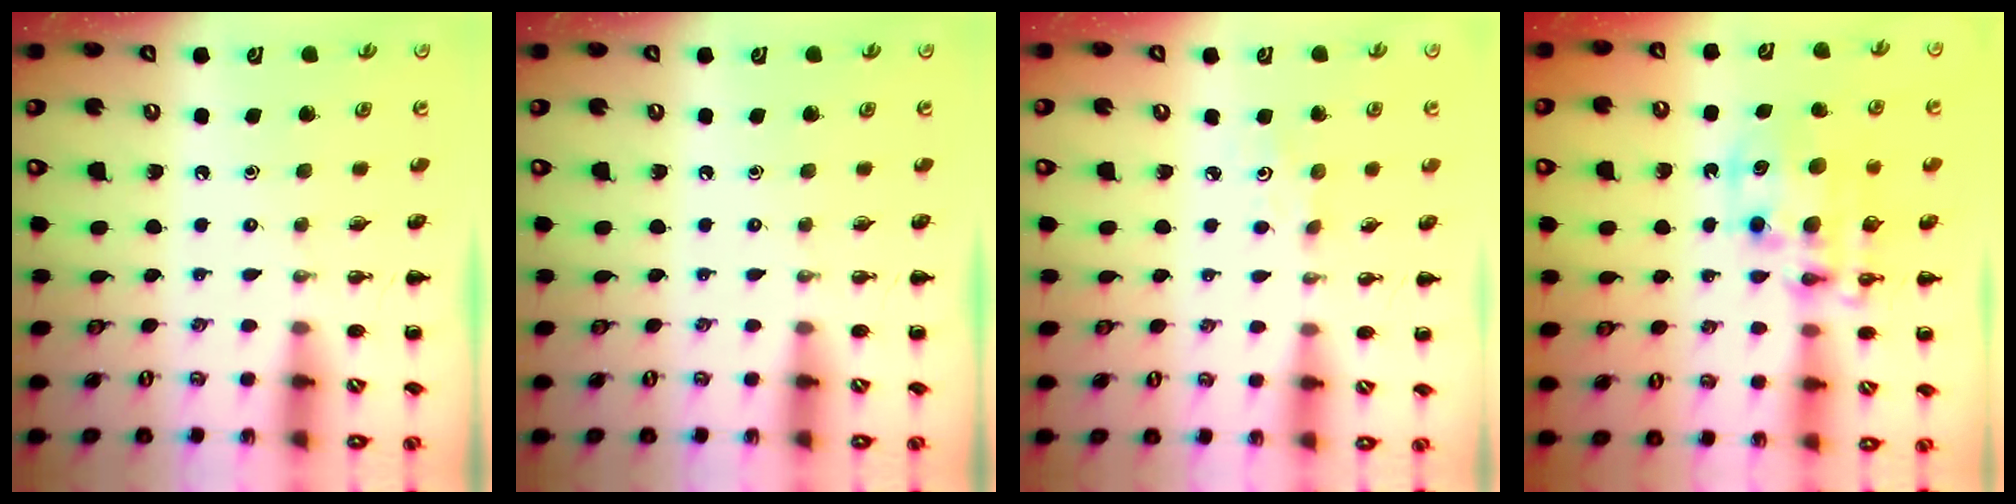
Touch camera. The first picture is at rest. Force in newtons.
{"total": 0.0}
{"total": 1.5, "press": 1.4, "slide": 0.5}
{"total": 11.4, "press": 11.0, "slide": 3.1}